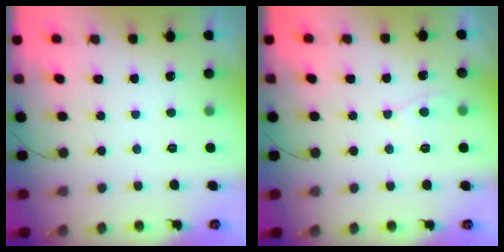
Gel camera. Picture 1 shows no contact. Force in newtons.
{"total": 2.9, "press": 2.9, "slide": 0.3}